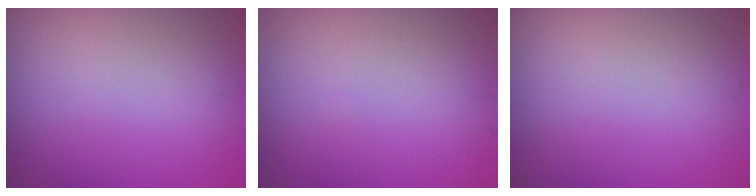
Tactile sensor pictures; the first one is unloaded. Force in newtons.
{"total": 0.0}
{"total": 0.0}